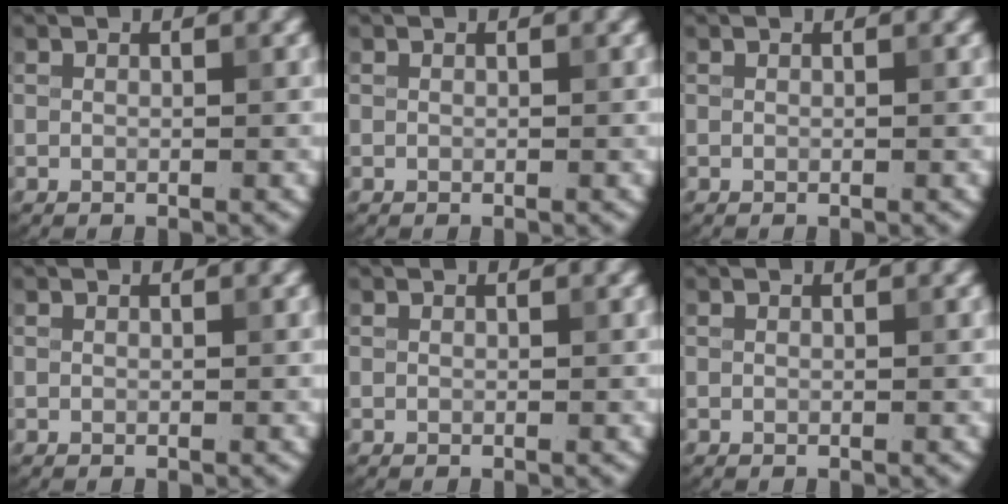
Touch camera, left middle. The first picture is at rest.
{"total": 0.0}
{"total": 0.0}
{"total": 0.0}
{"total": 0.0}
{"total": 0.0}